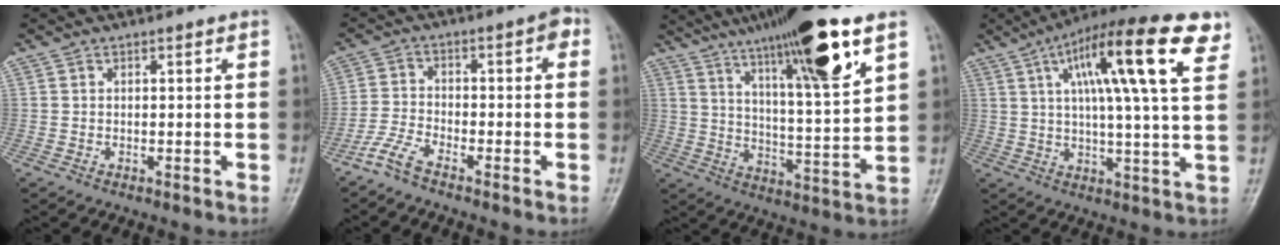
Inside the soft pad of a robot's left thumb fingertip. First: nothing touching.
{"total": 6.1, "force": [-3.6, 1.8, 4.6], "torque": [-0.083, 0.038, -0.074]}
{"total": 19.6, "force": [11.5, 2.5, 15.6], "torque": [-0.238, -0.047, 0.191]}
{"total": 20.1, "force": [8.8, 4.1, 17.7], "torque": [-0.260, 0.003, 0.130]}